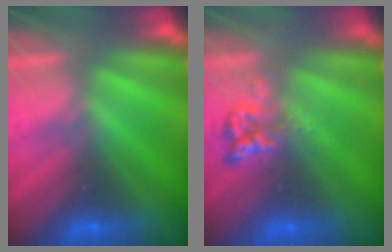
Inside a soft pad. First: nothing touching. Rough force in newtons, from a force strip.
{"total": 2.4}